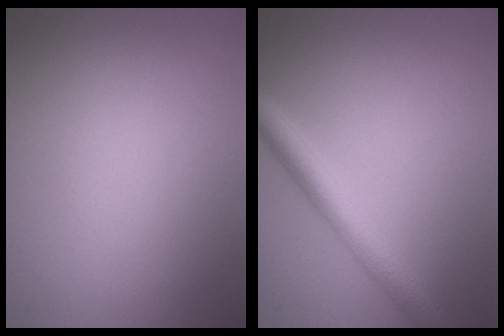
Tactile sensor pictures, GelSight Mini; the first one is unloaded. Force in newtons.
{"total": 3.8, "press": 3.8, "slide": 0.2}